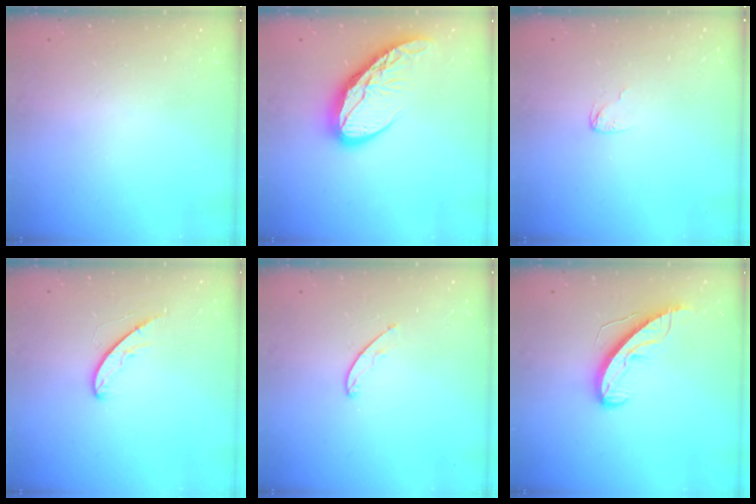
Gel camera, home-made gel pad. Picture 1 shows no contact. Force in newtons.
{"total": 12.8, "press": 12.7, "slide": 1.4}
{"total": 3.3, "press": 3.2, "slide": 0.3}
{"total": 5.2, "press": 5.2, "slide": 0.5}
{"total": 3.8, "press": 3.8, "slide": 0.3}
{"total": 8.7, "press": 8.7, "slide": 0.9}